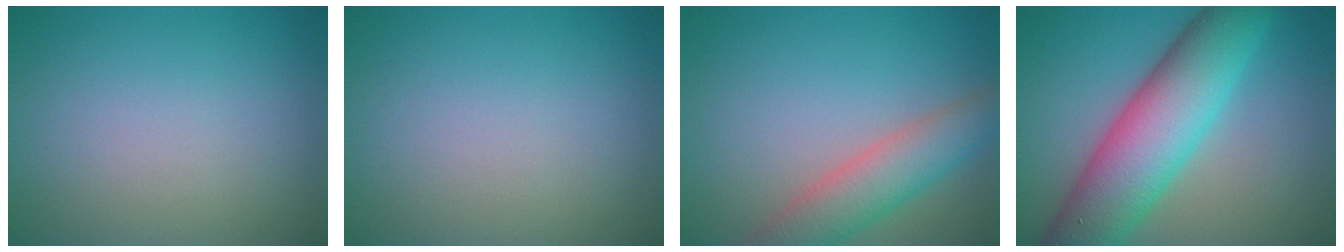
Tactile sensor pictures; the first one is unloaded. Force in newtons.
{"total": 0.0}
{"total": 5.2, "press": 5.2, "slide": 0.2}
{"total": 10.7, "press": 10.7, "slide": 0.2}